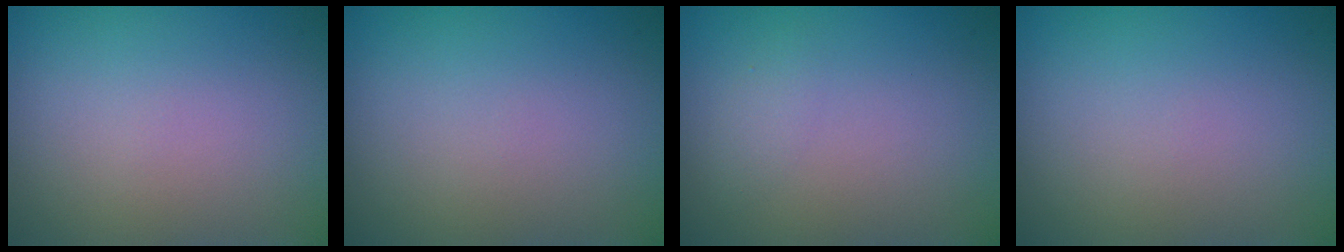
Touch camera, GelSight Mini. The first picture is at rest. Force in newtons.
{"total": 0.0}
{"total": 0.9, "press": 0.9, "slide": 0.1}
{"total": 0.0}